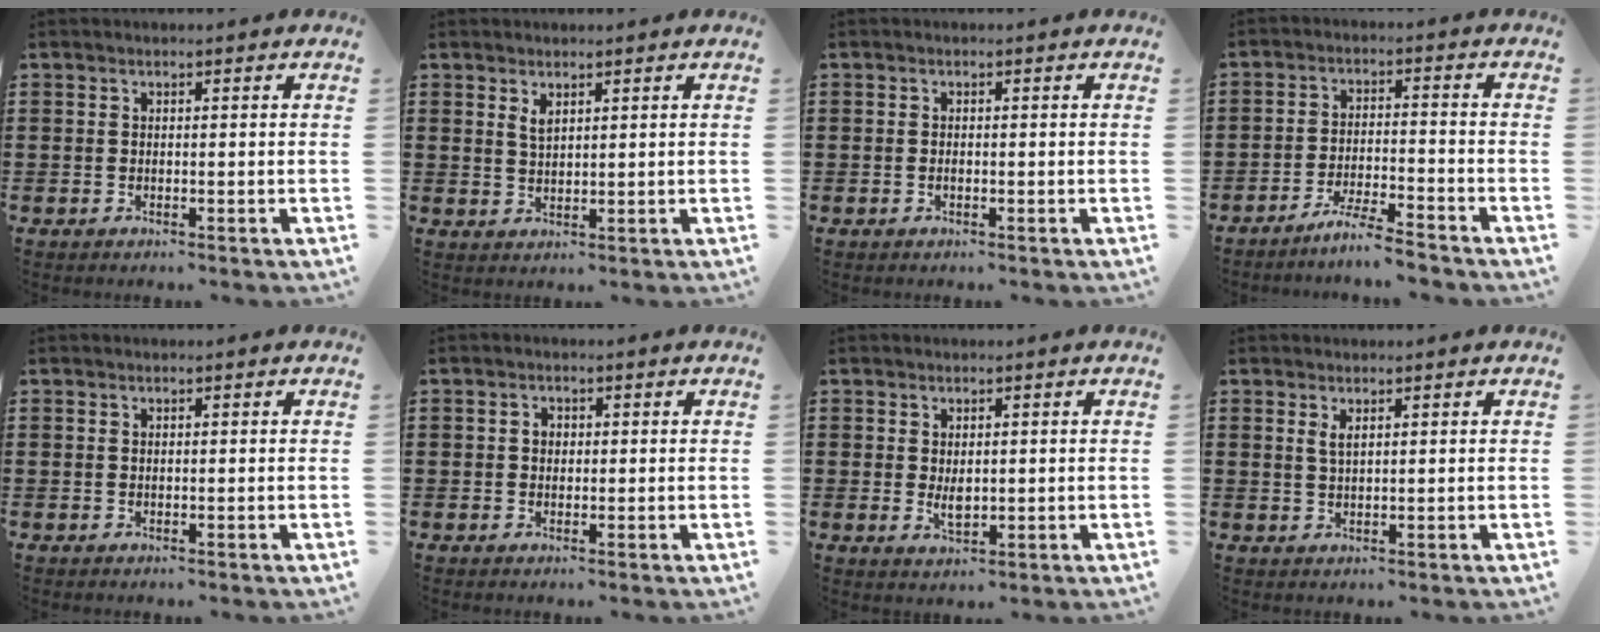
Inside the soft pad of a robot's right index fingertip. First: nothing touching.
{"total": 2.0, "force": [1.3, 0.8, 1.2], "torque": [-0.027, 0.003, 0.022]}
{"total": 0.6, "force": [-0.2, 0.2, 0.5], "torque": [-0.012, -0.004, -0.004]}
{"total": 5.1, "force": [-4.7, -0.4, 1.9], "torque": [-0.039, -0.009, -0.092]}
{"total": 0.0}
{"total": 1.4, "force": [0.2, 1.1, 0.8], "torque": [-0.017, 0.008, 0.002]}
{"total": 2.4, "force": [0.2, 1.3, 2.0], "torque": [-0.032, -0.001, 0.002]}
{"total": 1.7, "force": [0.9, 0.6, 1.3], "torque": [-0.028, 0.003, 0.015]}